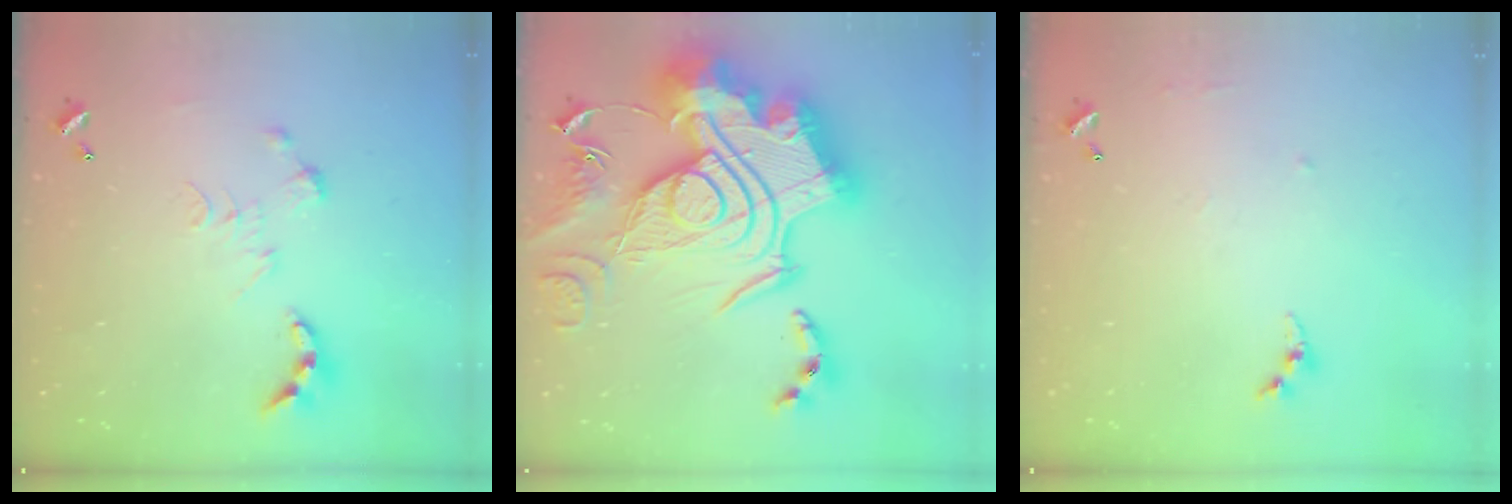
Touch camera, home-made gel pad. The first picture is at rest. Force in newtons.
{"total": 0.7, "press": 0.7, "slide": 0.1}
{"total": 5.3, "press": 5.2, "slide": 0.6}